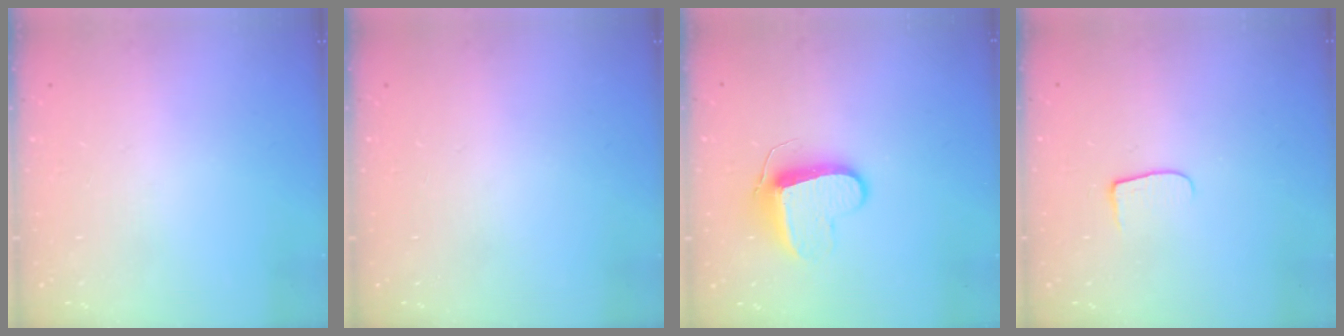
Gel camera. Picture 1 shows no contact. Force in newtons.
{"total": 0.0}
{"total": 9.7, "press": 9.7, "slide": 0.4}
{"total": 6.0, "press": 6.0, "slide": 0.6}